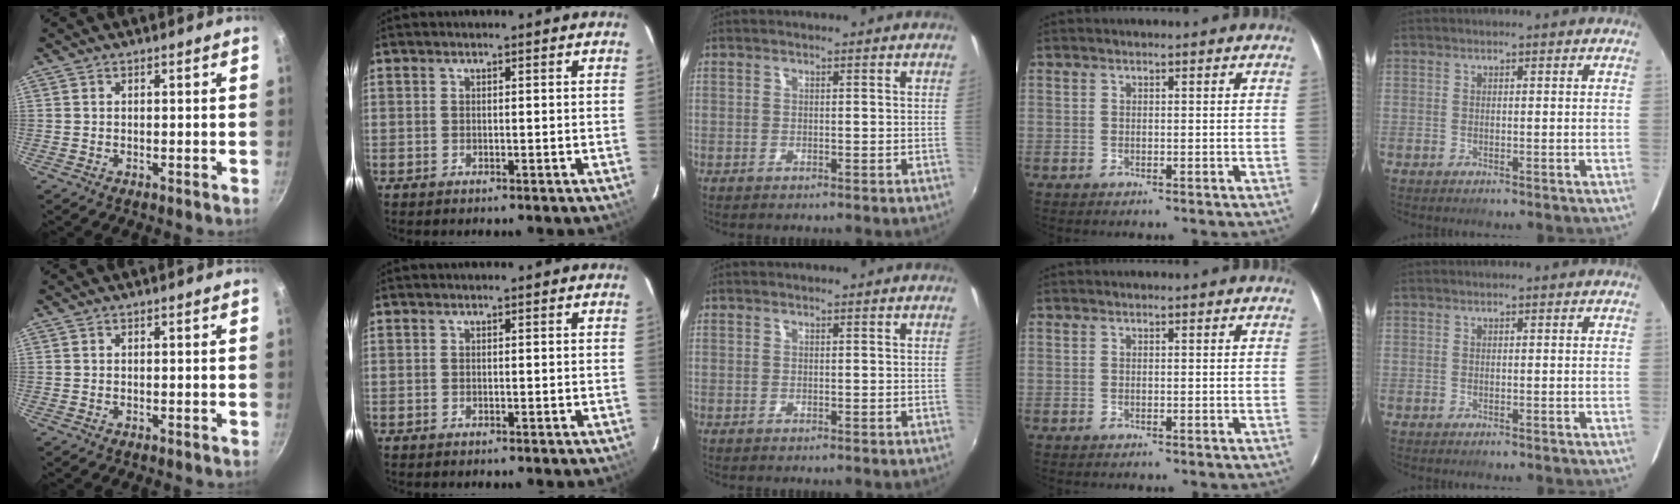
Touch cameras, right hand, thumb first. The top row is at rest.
{}